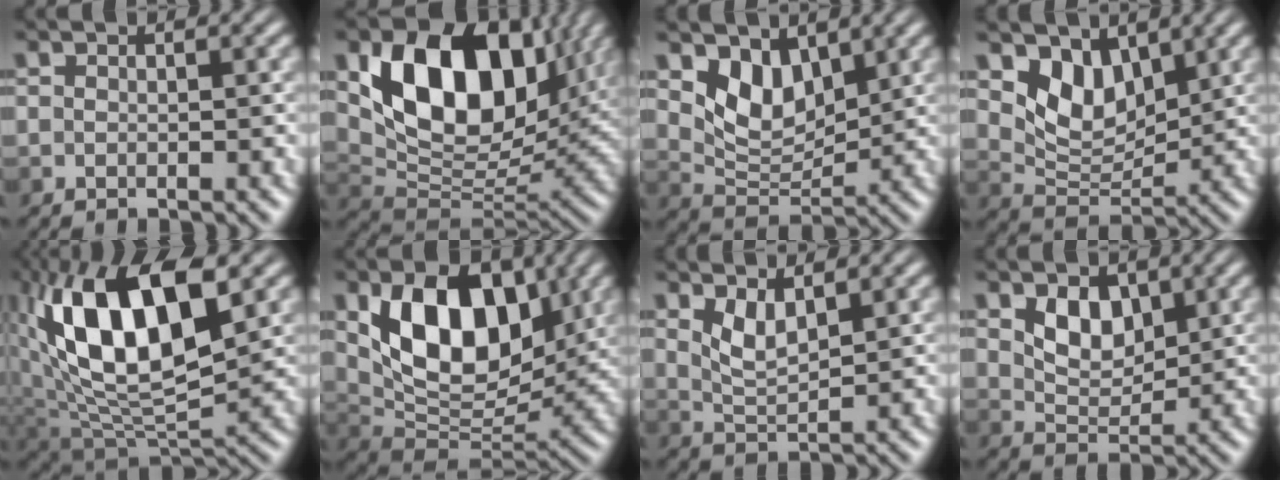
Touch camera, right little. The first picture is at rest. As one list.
[{"total": 12.3, "force": [4.6, 7.6, 8.6], "torque": [-0.144, 0.009, 0.081]}, {"total": 4.1, "force": [2.3, 2.4, 2.4], "torque": [-0.053, -0.012, 0.038]}, {"total": 4.5, "force": [2.6, 2.7, 2.5], "torque": [-0.056, -0.010, 0.044]}, {"total": 11.8, "force": [3.3, 5.9, 9.6], "torque": [-0.174, 0.006, 0.064]}, {"total": 10.1, "force": [2.8, 6.2, 7.5], "torque": [-0.123, -0.009, 0.050]}, {"total": 2.1, "force": [0.8, 0.8, 1.7], "torque": [-0.044, -0.004, 0.020]}, {"total": 2.9, "force": [1.0, 1.8, 1.9], "torque": [-0.044, -0.010, 0.015]}]